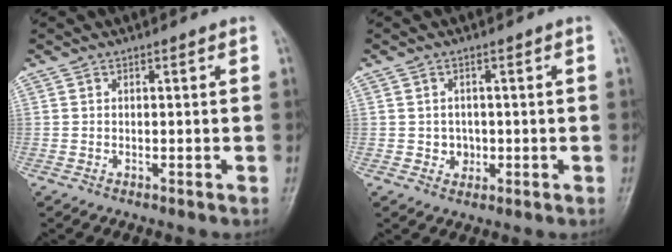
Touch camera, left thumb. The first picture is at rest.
{"total": 2.5, "force": [-0.2, 2.3, 0.9], "torque": [0.003, 0.004, -0.001]}